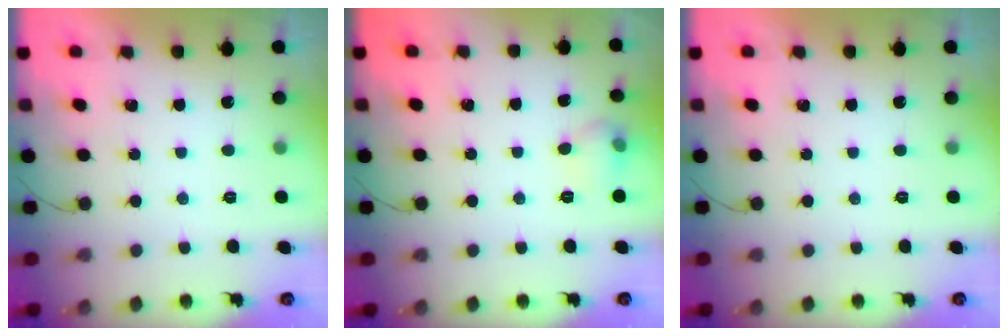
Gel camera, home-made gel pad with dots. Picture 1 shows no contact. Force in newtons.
{"total": 6.7, "press": 5.8, "slide": 3.4}
{"total": 0.0}